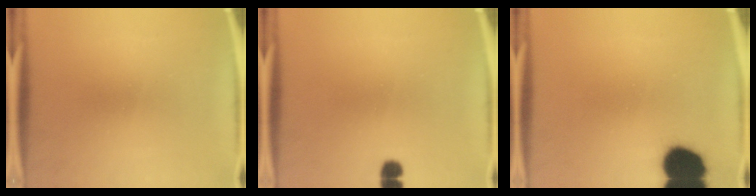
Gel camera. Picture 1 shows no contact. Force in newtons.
{"total": 2.0}
{"total": 12.6}